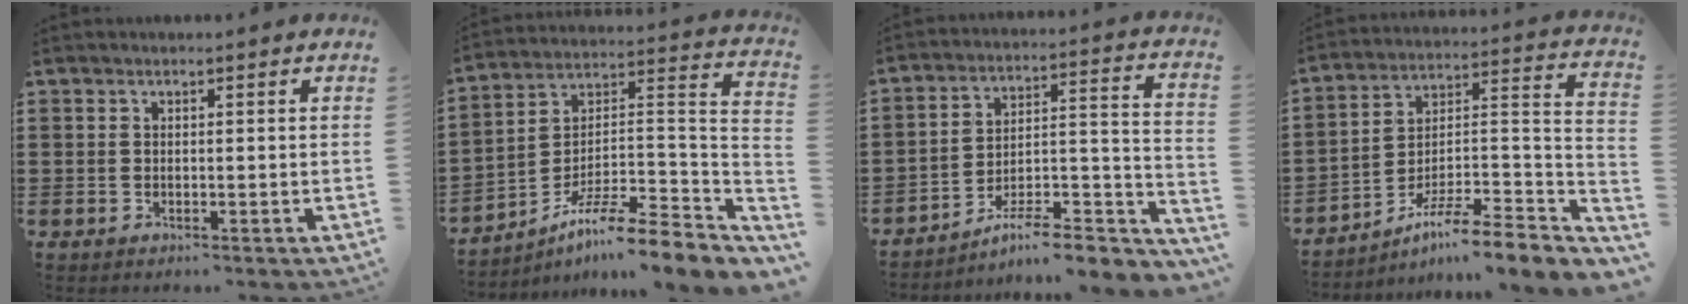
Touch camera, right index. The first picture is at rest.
{"total": 9.2, "force": [-7.0, 0.9, 5.9], "torque": [-0.101, -0.005, -0.144]}
{"total": 7.4, "force": [-5.9, 1.8, 4.0], "torque": [-0.058, -0.001, -0.113]}
{"total": 8.0, "force": [-6.3, 1.0, 4.9], "torque": [-0.080, -0.006, -0.127]}